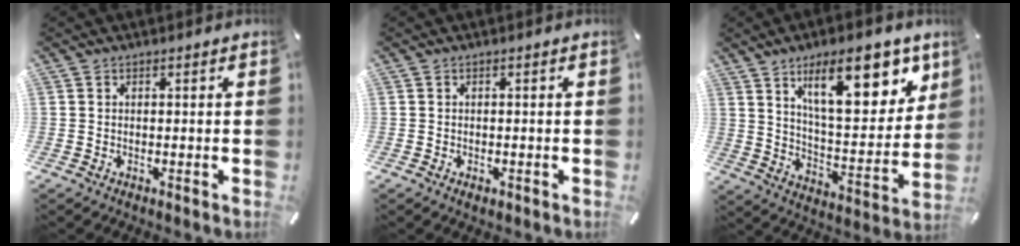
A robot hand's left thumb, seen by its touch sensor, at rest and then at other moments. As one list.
[{"total": 0.7, "force": [-0.5, 0.5, 0.3], "torque": [-0.007, 0.000, -0.009]}, {"total": 20.3, "force": [11.0, 8.2, 15.0], "torque": [-0.219, -0.048, 0.173]}]